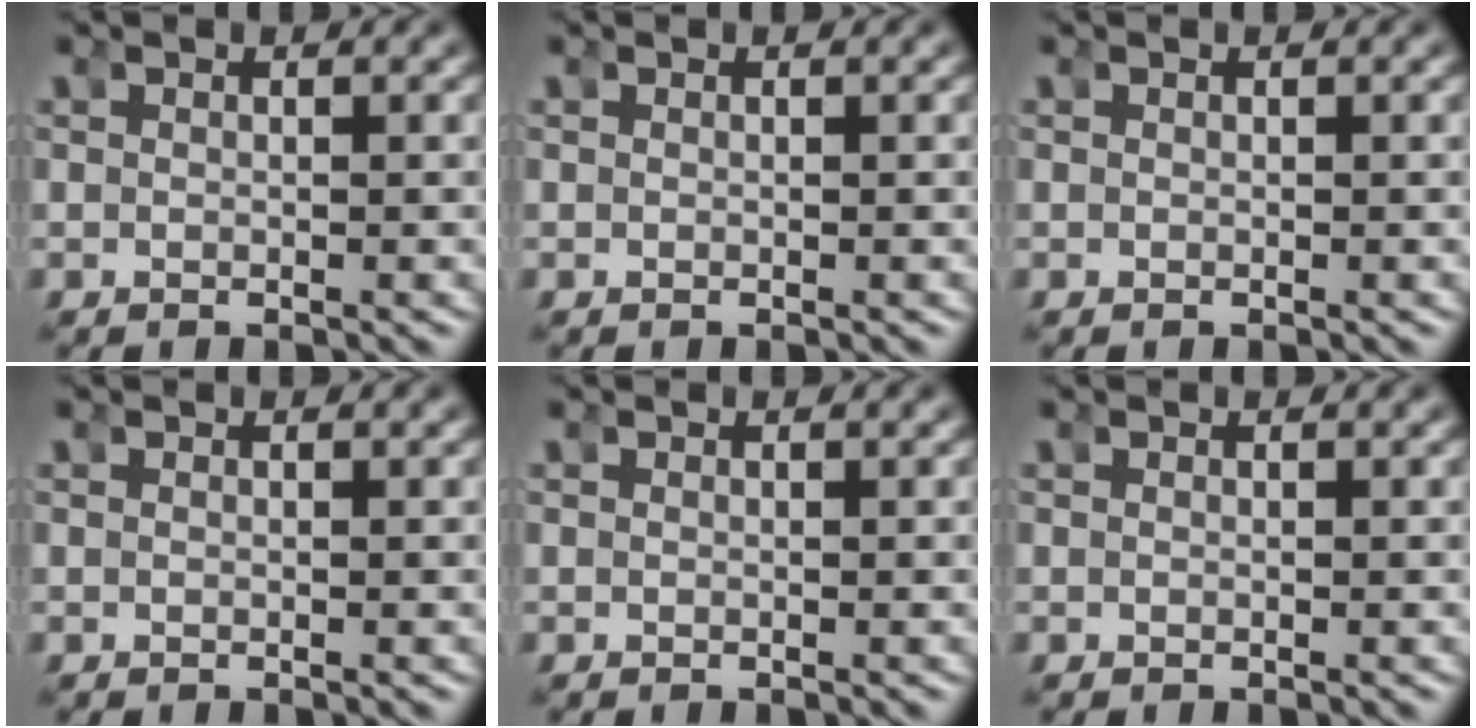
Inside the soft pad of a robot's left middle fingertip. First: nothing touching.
{"total": 0.0}
{"total": 0.0}
{"total": 0.0}
{"total": 0.0}
{"total": 0.0}